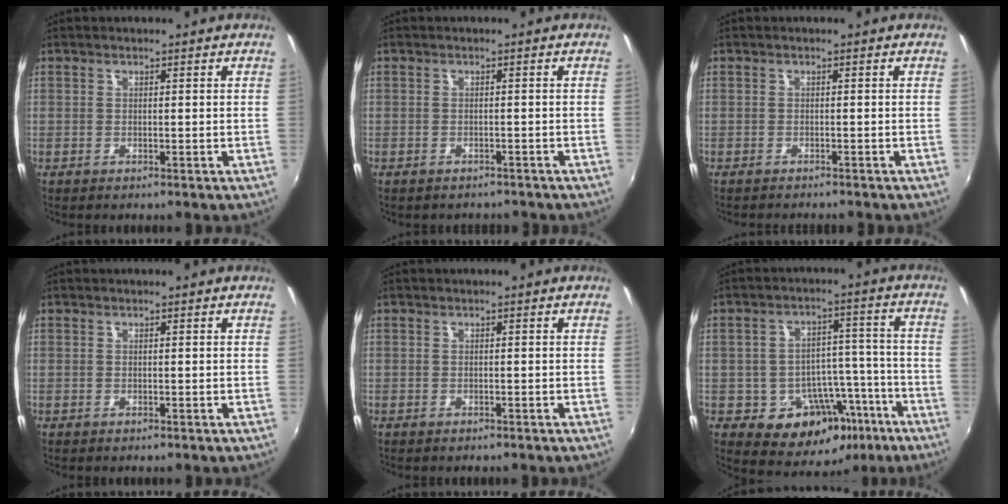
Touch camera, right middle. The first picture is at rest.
{"total": 2.6, "force": [-2.3, 1.1, 0.5], "torque": [-0.016, -0.013, -0.030]}
{"total": 2.1, "force": [-2.0, 0.2, 0.5], "torque": [-0.020, -0.014, -0.033]}
{"total": 0.0}
{"total": 0.6, "force": [-0.5, 0.2, 0.0], "torque": [-0.004, -0.002, -0.008]}
{"total": 14.0, "force": [-7.0, 10.3, 6.4], "torque": [-0.111, 0.033, -0.069]}